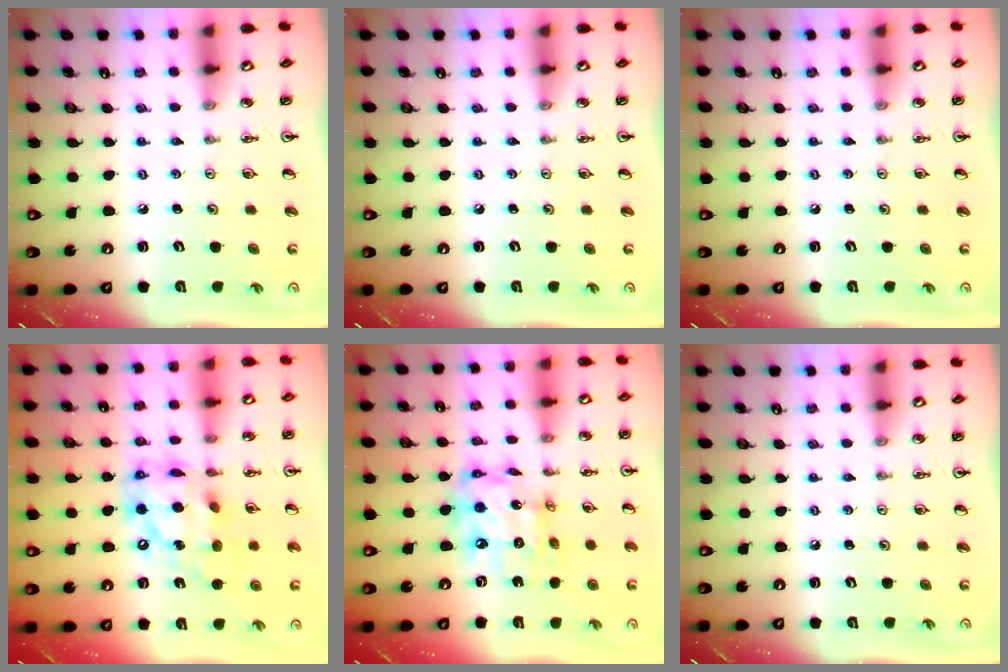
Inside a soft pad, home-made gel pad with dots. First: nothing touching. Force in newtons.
{"total": 0.0}
{"total": 0.0}
{"total": 15.5, "press": 15.4, "slide": 1.3}
{"total": 14.1, "press": 14.1, "slide": 1.0}
{"total": 0.0}